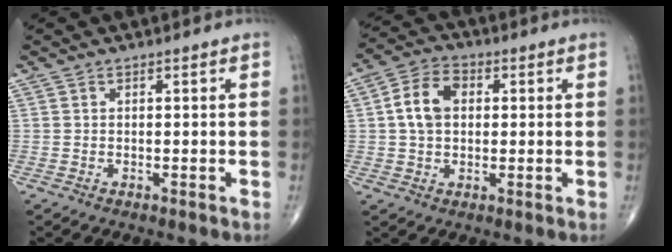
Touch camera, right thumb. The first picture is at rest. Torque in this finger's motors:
{"motor_torque": [-0.48, 0.79, 0.74, 0.10, 0.08]}